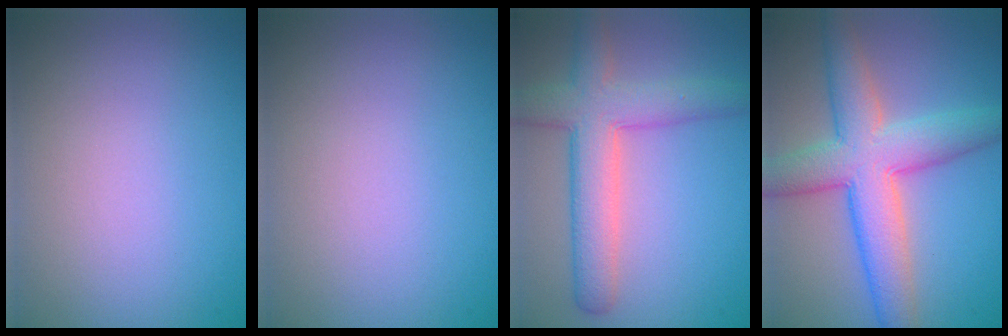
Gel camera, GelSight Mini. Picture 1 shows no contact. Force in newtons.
{"total": 0.0}
{"total": 6.2, "press": 6.2, "slide": 0.2}
{"total": 7.9, "press": 7.8, "slide": 0.2}